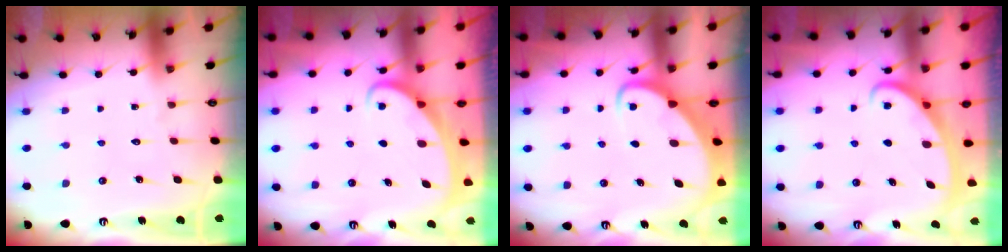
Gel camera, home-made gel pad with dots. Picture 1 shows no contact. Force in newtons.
{"total": 2.1, "press": 2.1, "slide": 0.0}
{"total": 3.9, "press": 3.9, "slide": 0.3}
{"total": 2.7, "press": 2.7, "slide": 0.4}